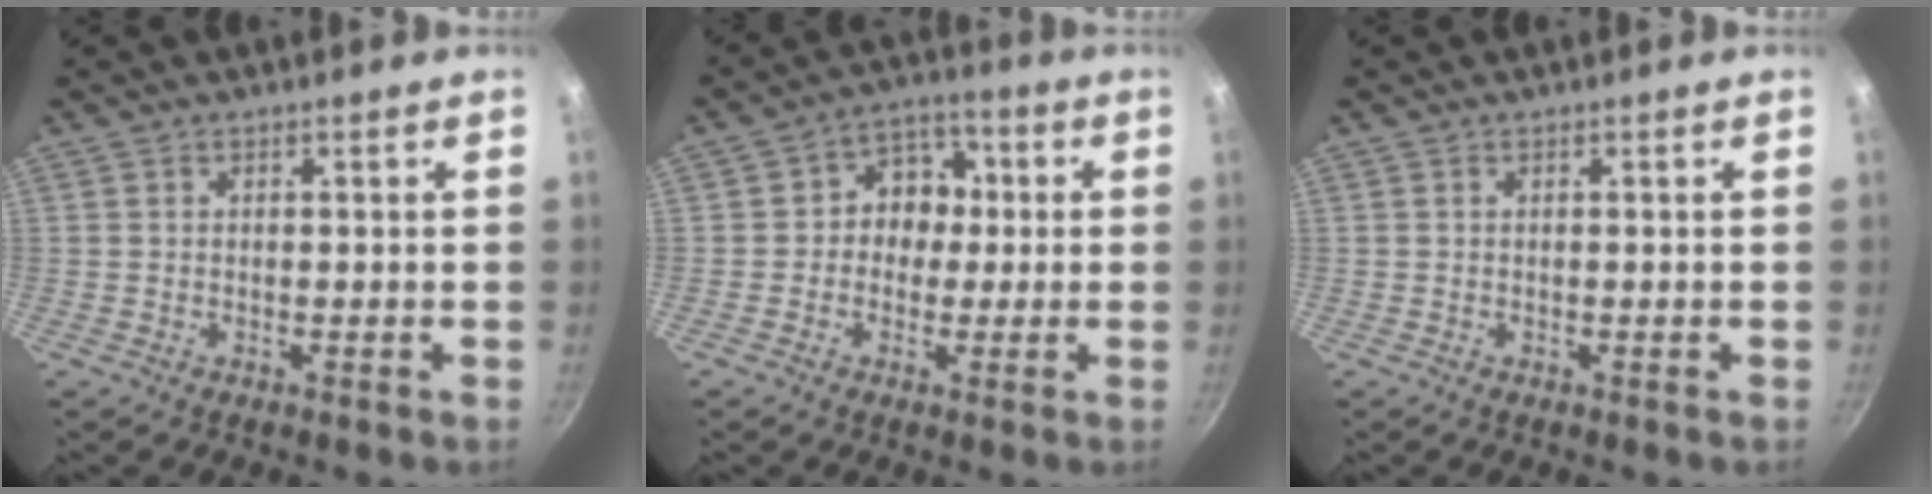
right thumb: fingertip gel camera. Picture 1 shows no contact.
{"total": 9.0, "force": [0.6, 7.9, 4.3], "torque": [-0.011, 0.014, -0.006]}
{"total": 0.0}